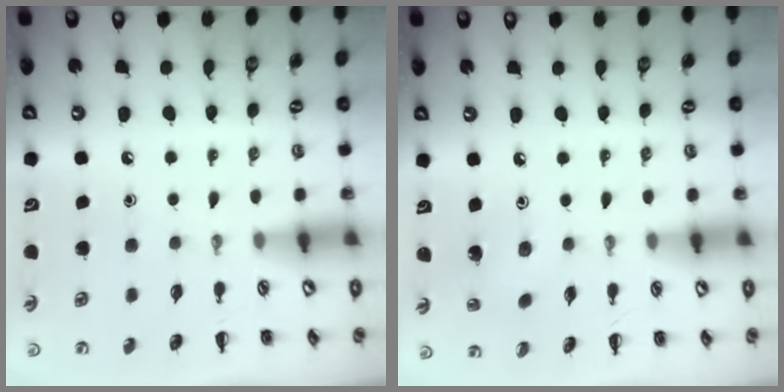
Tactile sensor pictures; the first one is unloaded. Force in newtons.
{"total": 1.8, "press": 1.7, "slide": 0.7}